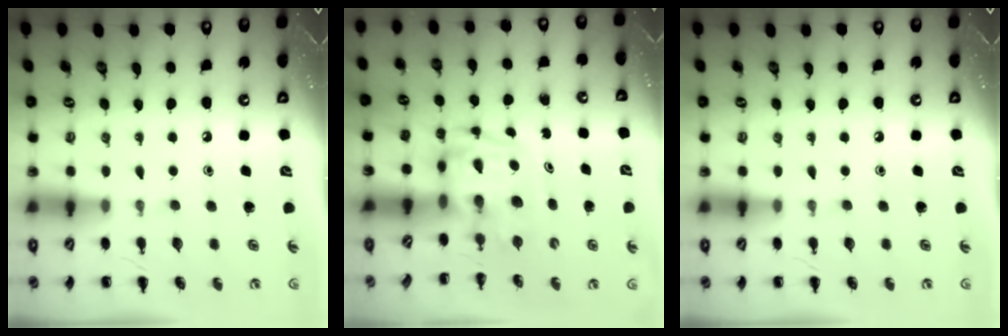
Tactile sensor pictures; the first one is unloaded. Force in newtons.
{"total": 3.8, "press": 3.7, "slide": 0.5}
{"total": 0.0}